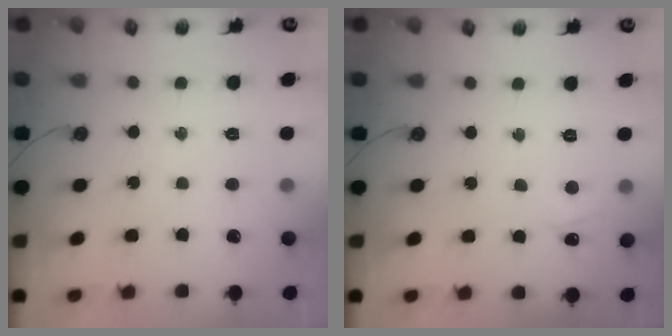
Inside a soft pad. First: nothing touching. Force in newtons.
{"total": 2.4, "press": 2.4, "slide": 0.3}